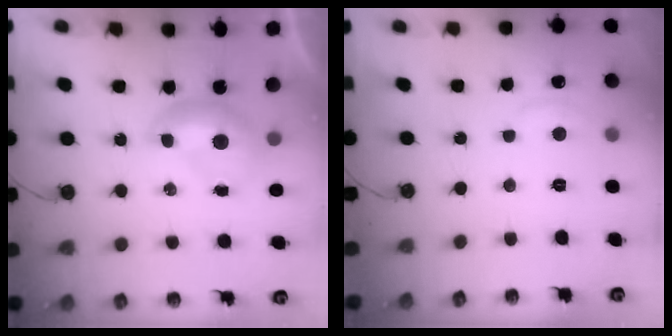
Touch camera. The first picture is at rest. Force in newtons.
{"total": 1.4, "press": 1.1, "slide": 0.8}